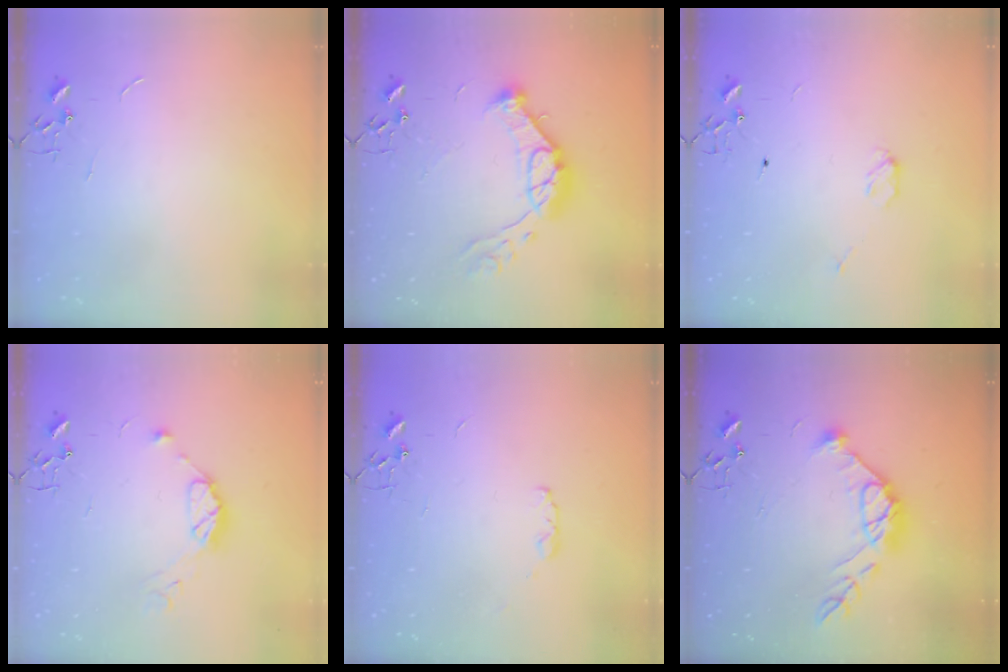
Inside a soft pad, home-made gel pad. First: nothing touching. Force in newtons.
{"total": 15.1, "press": 15.0, "slide": 1.0}
{"total": 3.9, "press": 3.9, "slide": 0.2}
{"total": 9.4, "press": 9.4, "slide": 0.8}
{"total": 3.4, "press": 3.4, "slide": 0.5}
{"total": 13.9, "press": 13.9, "slide": 0.9}